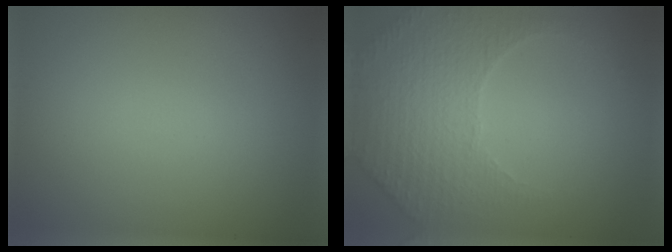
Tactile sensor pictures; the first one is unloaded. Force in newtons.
{"total": 5.2, "press": 3.6, "slide": 3.8}